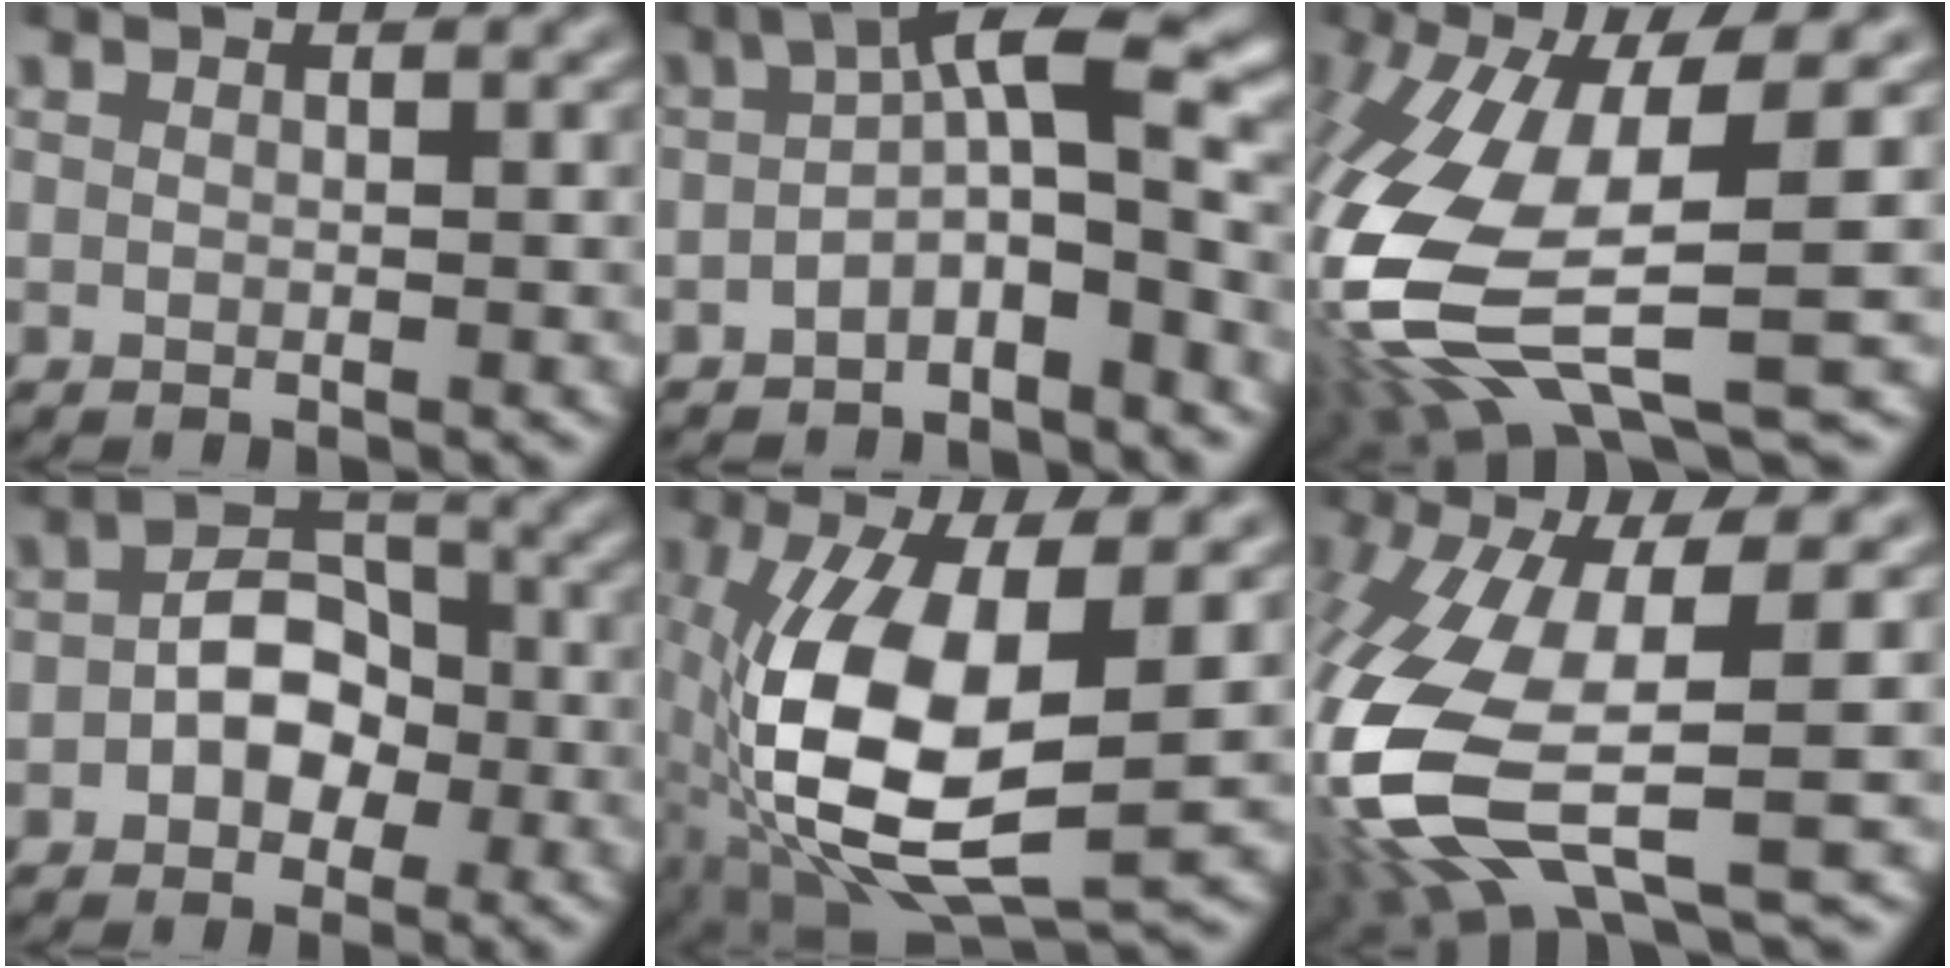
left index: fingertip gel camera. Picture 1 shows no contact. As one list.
[{"total": 5.6, "force": [-1.4, 1.6, 5.1], "torque": [-0.080, 0.017, -0.036]}, {"total": 13.9, "force": [-2.1, 4.8, 12.9], "torque": [-0.290, -0.022, -0.031]}, {"total": 4.6, "force": [-1.0, 3.2, 3.1], "torque": [-0.040, 0.006, -0.019]}, {"total": 12.4, "force": [-1.5, 5.0, 11.3], "torque": [-0.236, -0.007, -0.031]}, {"total": 13.1, "force": [-3.0, 4.8, 11.8], "torque": [-0.283, -0.024, -0.051]}]